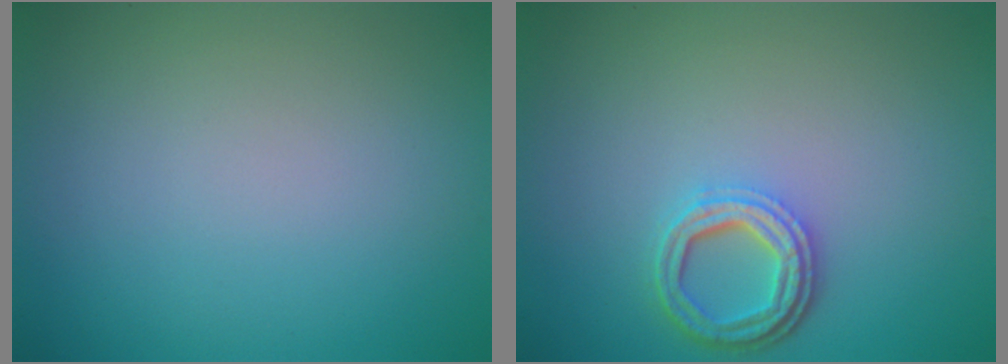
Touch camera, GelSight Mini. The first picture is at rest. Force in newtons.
{"total": 3.6, "press": 2.8, "slide": 2.3}